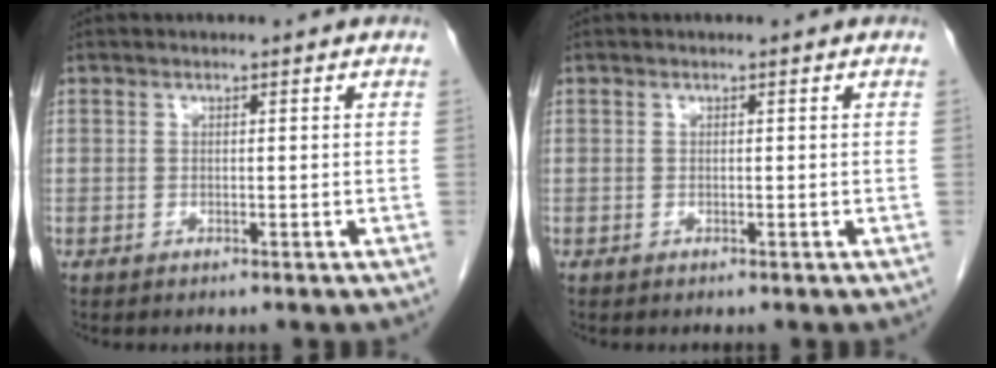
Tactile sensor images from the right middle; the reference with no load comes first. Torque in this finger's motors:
{"motor_torque": [-0.12, -0.12, 0.00, -0.01]}